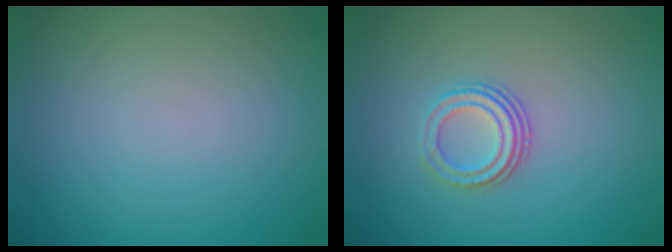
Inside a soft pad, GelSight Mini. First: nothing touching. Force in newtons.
{"total": 3.0, "press": 2.1, "slide": 2.2}